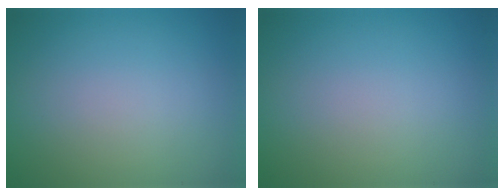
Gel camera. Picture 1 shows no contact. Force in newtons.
{"total": 0.0}